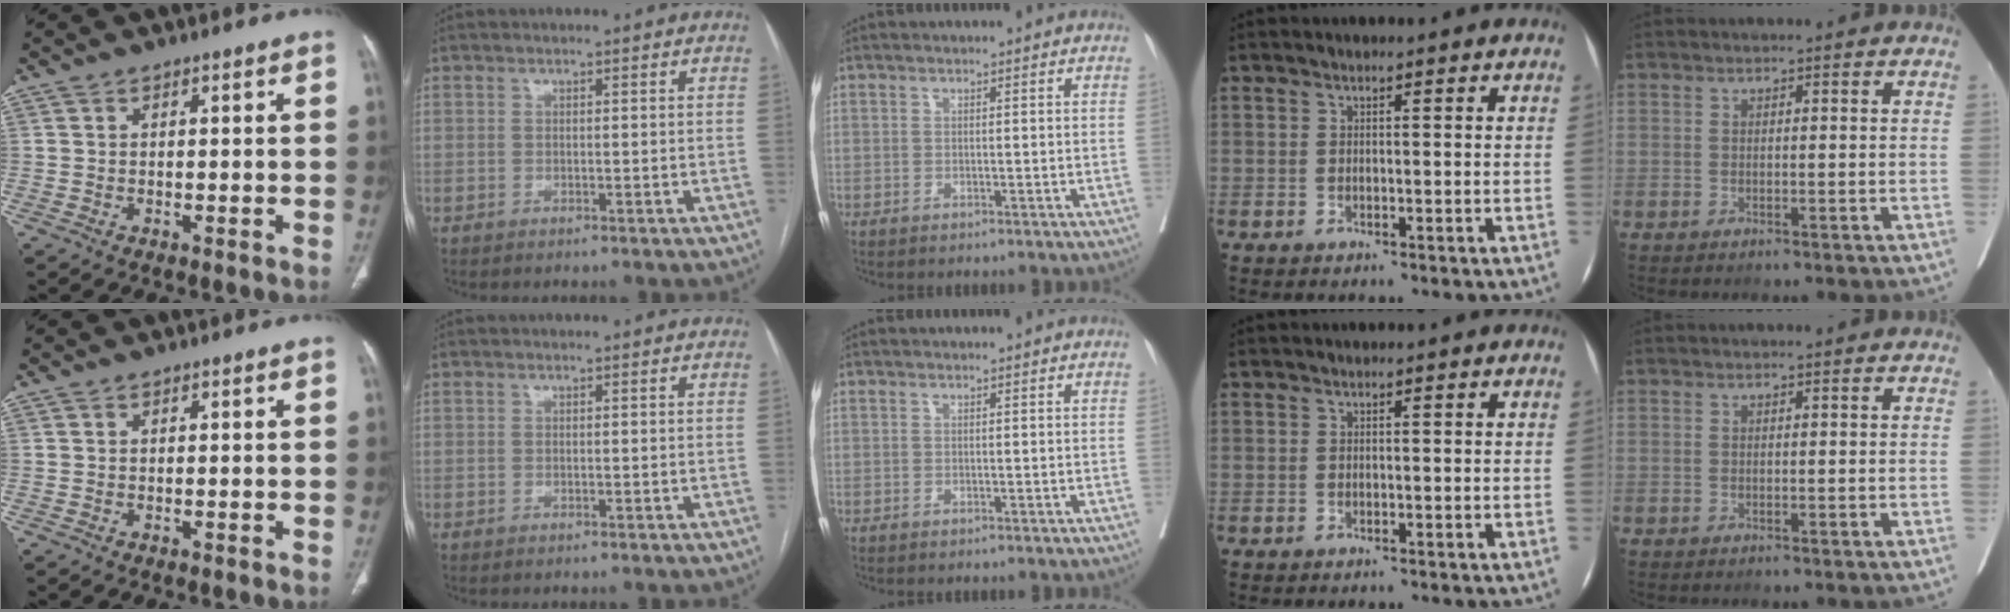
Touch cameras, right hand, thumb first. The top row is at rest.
{}